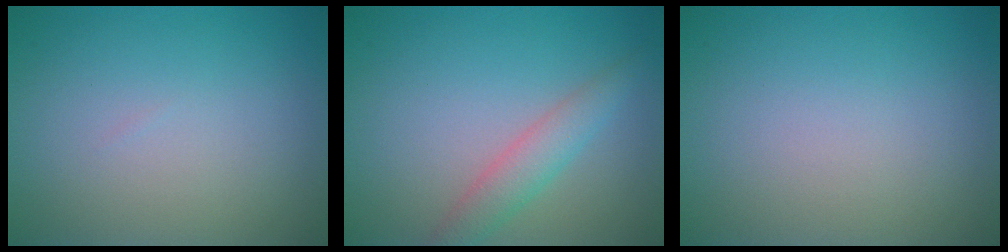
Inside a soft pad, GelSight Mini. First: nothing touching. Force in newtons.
{"total": 2.7, "press": 2.7, "slide": 0.1}
{"total": 0.0}